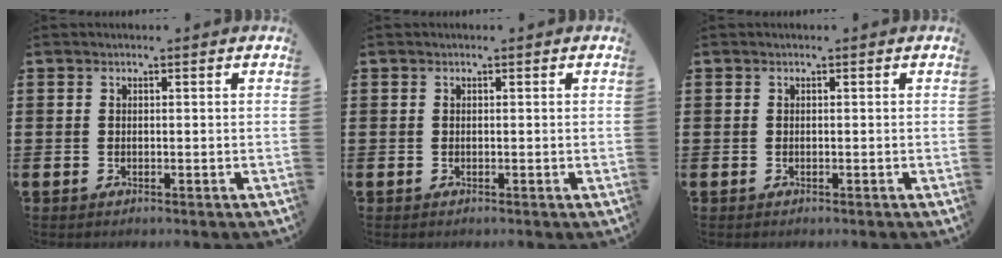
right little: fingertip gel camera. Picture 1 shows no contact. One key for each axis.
{"total": 0.0}
{"total": 0.0}